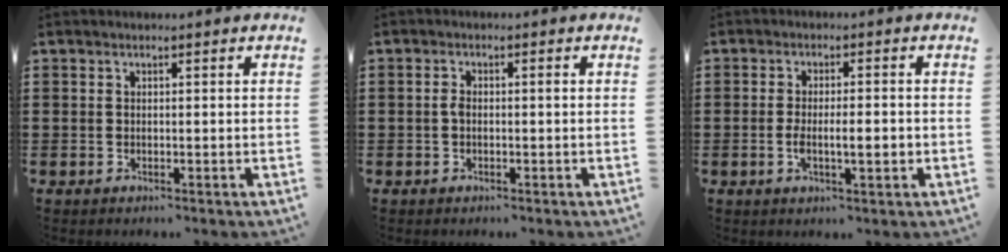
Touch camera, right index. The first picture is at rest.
{"total": 1.4, "force": [-0.1, 0.5, 1.3], "torque": [-0.025, 0.001, -0.004]}
{"total": 4.8, "force": [-1.0, 1.1, 4.6], "torque": [-0.070, -0.001, -0.020]}